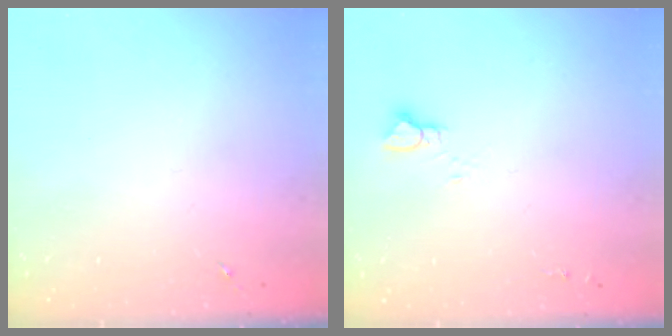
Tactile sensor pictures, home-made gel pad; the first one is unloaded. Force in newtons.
{"total": 3.9, "press": 3.9, "slide": 0.4}